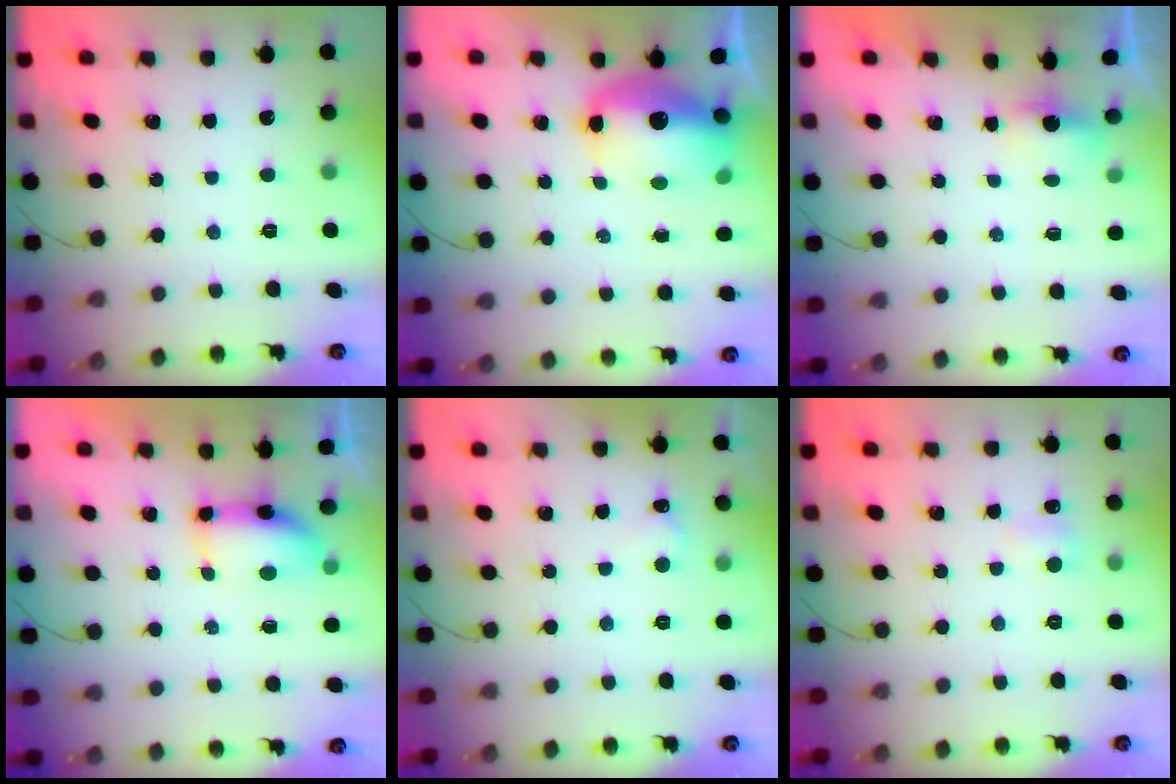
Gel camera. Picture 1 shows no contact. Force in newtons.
{"total": 13.4, "press": 13.1, "slide": 3.0}
{"total": 2.7, "press": 2.6, "slide": 0.7}
{"total": 6.9, "press": 6.8, "slide": 1.0}
{"total": 4.7, "press": 4.5, "slide": 1.3}
{"total": 5.3, "press": 5.0, "slide": 1.6}